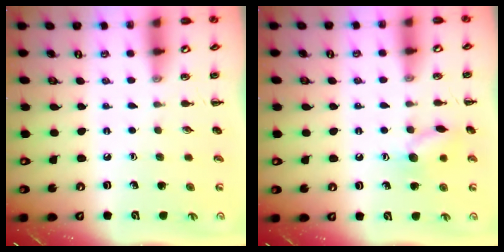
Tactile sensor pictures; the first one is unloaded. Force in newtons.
{"total": 9.1, "press": 9.1, "slide": 0.4}